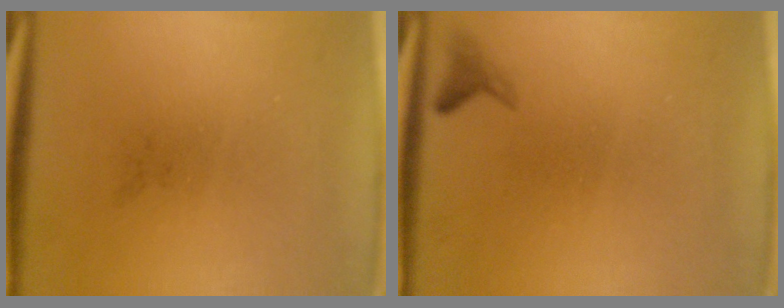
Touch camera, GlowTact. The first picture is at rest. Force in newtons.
{"total": 1.0}